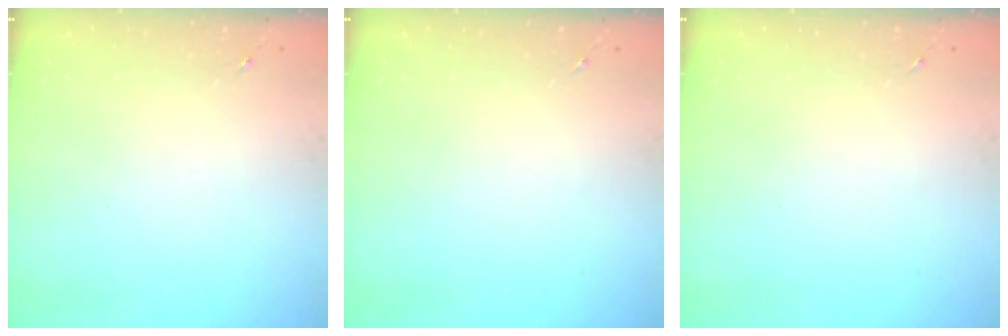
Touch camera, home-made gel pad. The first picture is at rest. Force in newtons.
{"total": 0.0}
{"total": 0.0}